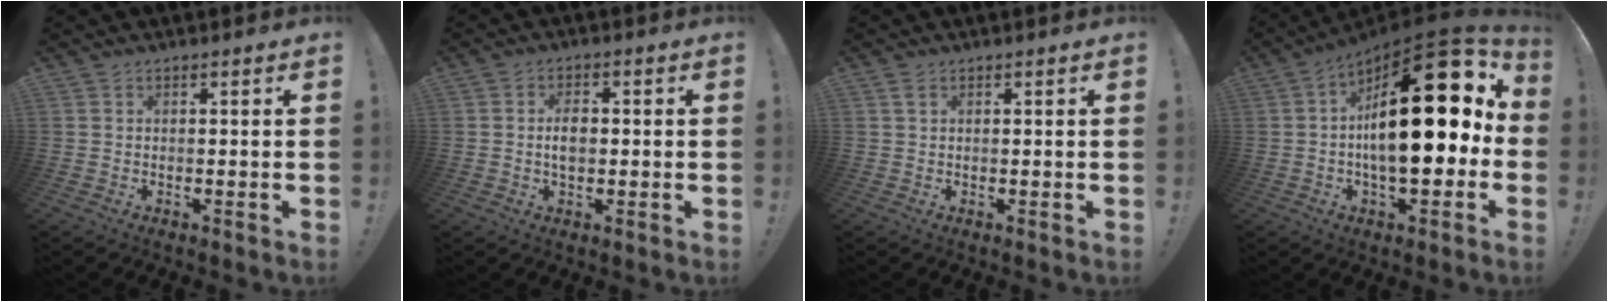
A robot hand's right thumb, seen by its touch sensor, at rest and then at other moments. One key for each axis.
{"total": 4.5, "fx": -0.2, "fy": 2.8, "fz": 3.4, "tx": -0.055, "ty": 0.002, "tz": -0.009}
{"total": 1.3, "fx": 0.7, "fy": 0.5, "fz": 1.0, "tx": -0.014, "ty": -0.001, "tz": 0.011}
{"total": 28.1, "fx": 3.2, "fy": 11.6, "fz": 25.4, "tx": -0.393, "ty": -0.018, "tz": 0.052}